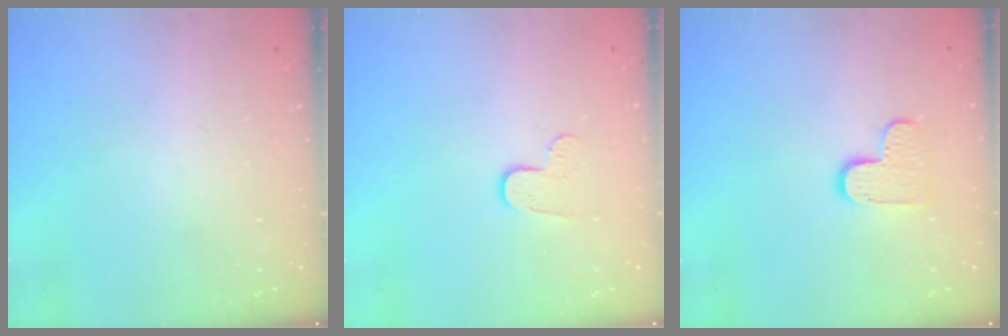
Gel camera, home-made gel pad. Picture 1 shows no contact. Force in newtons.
{"total": 6.2, "press": 6.1, "slide": 0.5}
{"total": 7.0, "press": 7.0, "slide": 0.3}